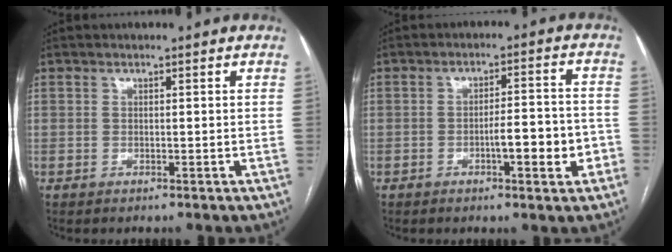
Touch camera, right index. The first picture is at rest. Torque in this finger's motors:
{"motor_torque": [0.84, -0.15, 0.26, 0.08]}